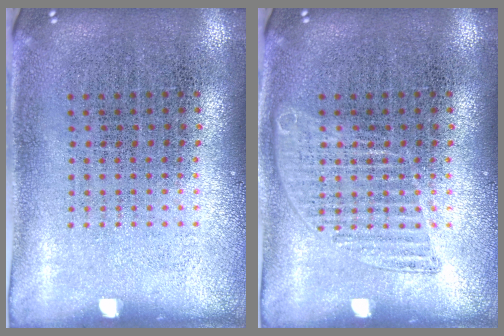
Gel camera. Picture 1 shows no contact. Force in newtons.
{"total": 1.4, "press": 1.4, "slide": 0.1}